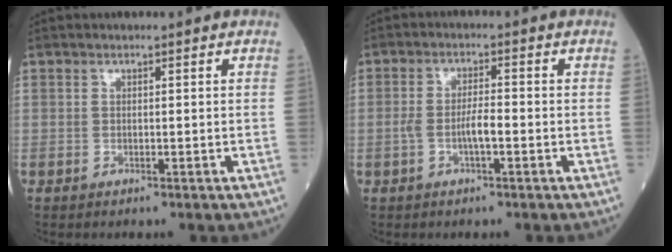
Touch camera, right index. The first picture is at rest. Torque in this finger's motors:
{"motor_torque": [0.82, -0.14, 0.36, 0.11]}